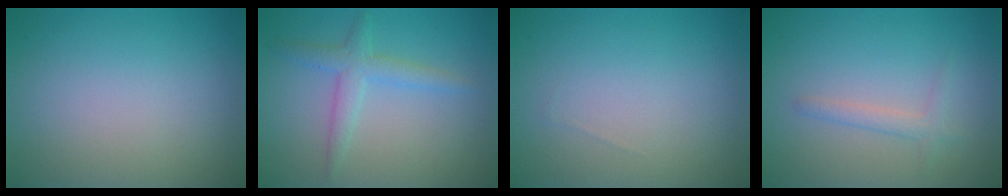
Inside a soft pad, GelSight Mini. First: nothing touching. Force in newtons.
{"total": 2.5, "press": 2.5, "slide": 0.1}
{"total": 0.0}
{"total": 1.5, "press": 1.5, "slide": 0.1}